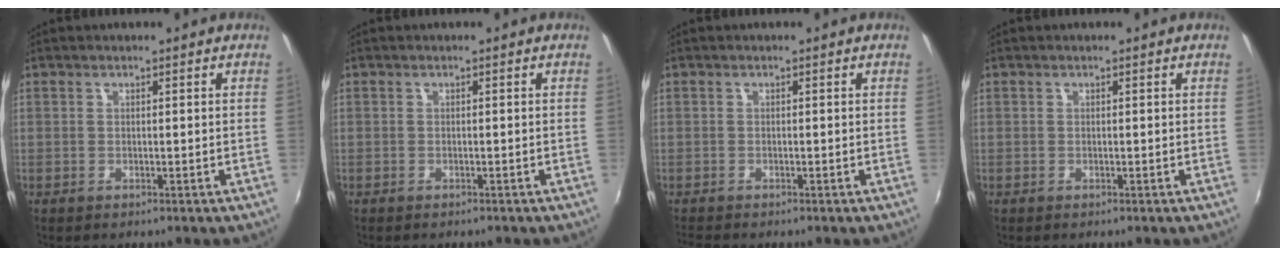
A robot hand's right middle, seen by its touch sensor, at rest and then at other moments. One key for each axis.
{"total": 0.7, "fx": -0.7, "fy": 0.1, "fz": 0.2, "tx": -0.006, "ty": -0.001, "tz": -0.011}
{"total": 1.8, "fx": -1.7, "fy": 0.2, "fz": 0.7, "tx": -0.016, "ty": -0.011, "tz": -0.031}
{"total": 0.0}